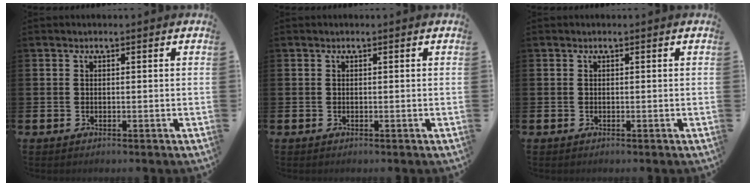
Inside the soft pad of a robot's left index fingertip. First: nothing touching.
{"total": 0.0}
{"total": 0.0}